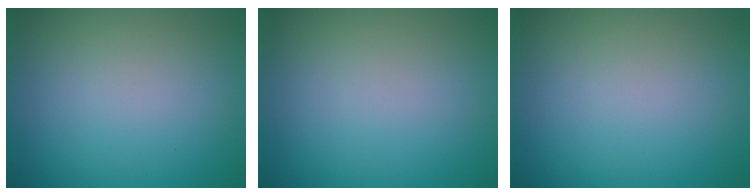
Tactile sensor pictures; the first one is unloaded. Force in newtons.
{"total": 0.0}
{"total": 0.0}